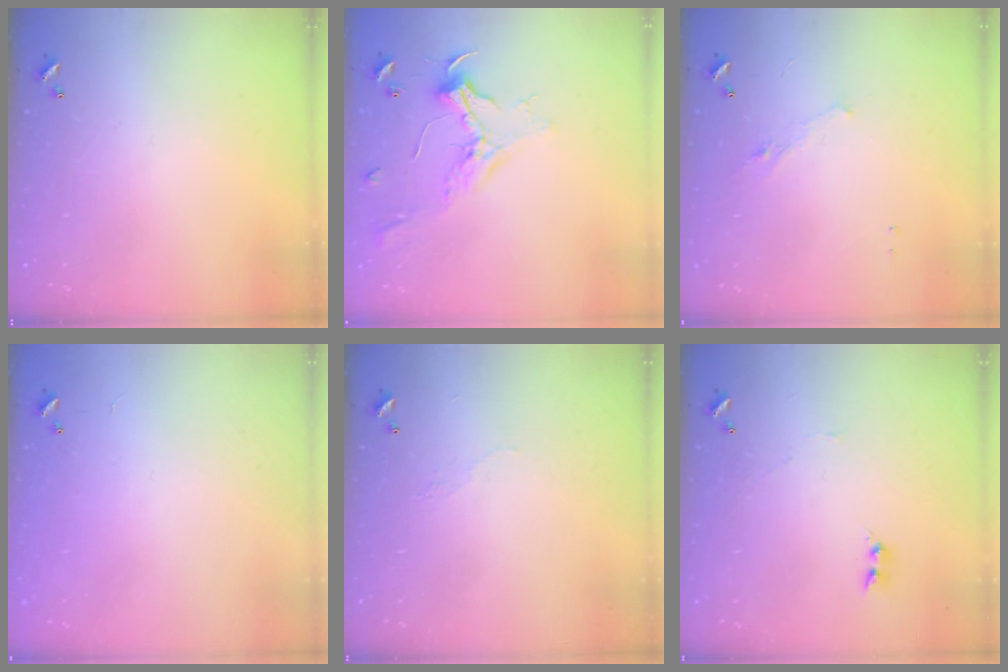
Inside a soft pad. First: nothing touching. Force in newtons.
{"total": 2.3, "press": 2.1, "slide": 0.9}
{"total": 1.3, "press": 1.2, "slide": 0.6}
{"total": 10.0, "press": 10.0, "slide": 0.3}
{"total": 2.9, "press": 2.9, "slide": 0.5}
{"total": 4.2, "press": 4.2, "slide": 0.5}